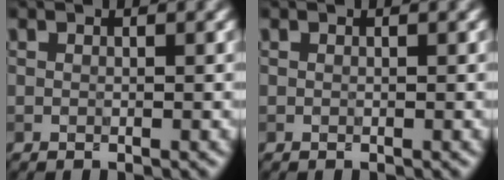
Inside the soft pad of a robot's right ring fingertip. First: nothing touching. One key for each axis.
{"total": 0.0}